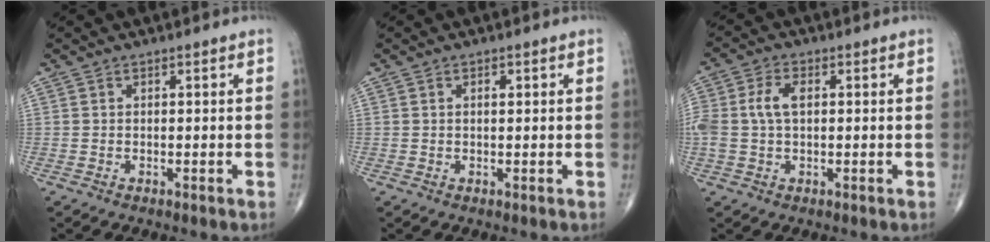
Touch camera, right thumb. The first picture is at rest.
{"total": 1.1, "force": [0.4, 0.5, 0.9], "torque": [-0.014, 0.001, 0.005]}
{"total": 6.0, "force": [0.7, 3.5, 4.8], "torque": [-0.123, 0.016, 0.014]}